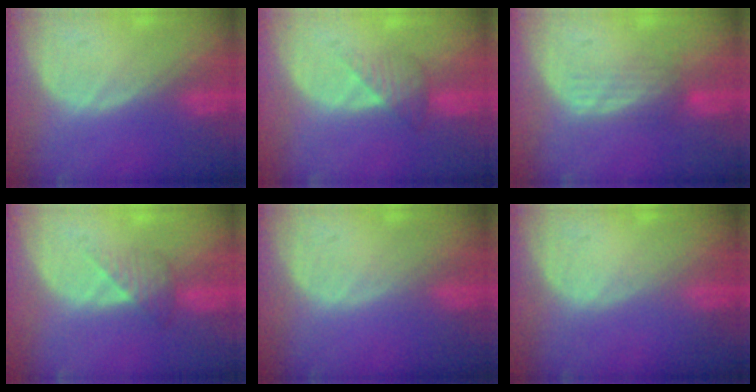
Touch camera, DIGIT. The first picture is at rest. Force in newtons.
{"total": 3.4, "press": 3.2, "slide": 1.1}
{"total": 3.5, "press": 2.8, "slide": 2.1}
{"total": 3.3, "press": 3.2, "slide": 1.0}
{"total": 0.0}
{"total": 0.0}